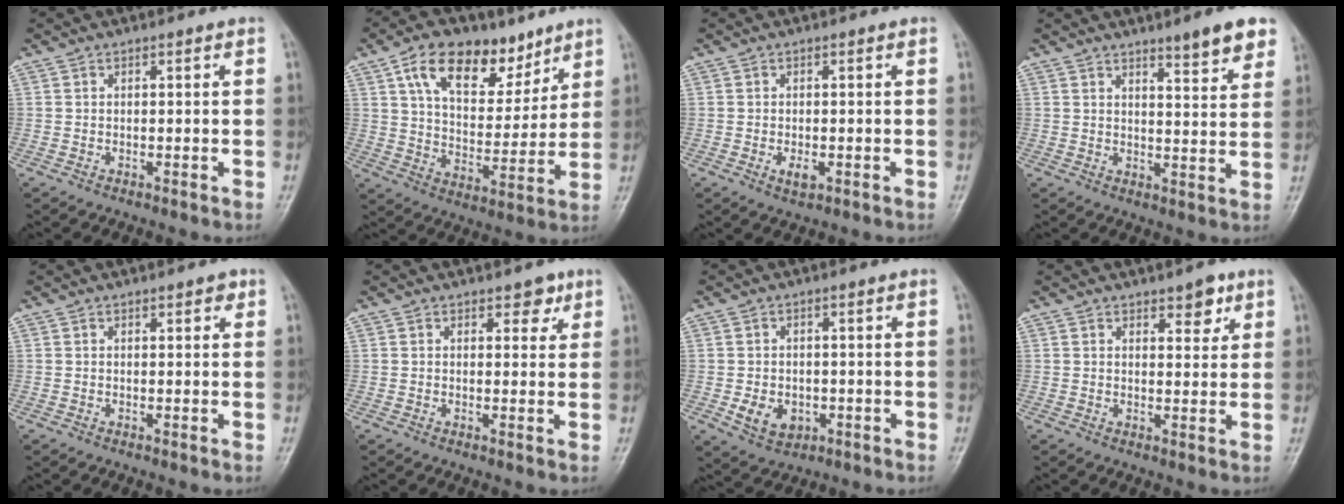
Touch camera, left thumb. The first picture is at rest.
{"total": 16.7, "force": [9.8, 9.4, 9.8], "torque": [-0.117, -0.036, 0.167]}
{"total": 2.4, "force": [-0.7, 1.4, 1.9], "torque": [-0.029, -0.002, -0.010]}
{"total": 7.7, "force": [5.4, 1.5, 5.3], "torque": [-0.058, -0.033, 0.073]}
{"total": 1.4, "force": [0.8, 0.7, 0.9], "torque": [-0.004, -0.001, 0.007]}
{"total": 2.9, "force": [1.8, 1.8, 1.5], "torque": [0.001, -0.008, 0.022]}
{"total": 5.7, "force": [-1.4, 4.4, 3.3], "torque": [-0.043, 0.002, -0.011]}
{"total": 4.1, "force": [2.5, 2.0, 2.5], "torque": [-0.013, -0.014, 0.034]}